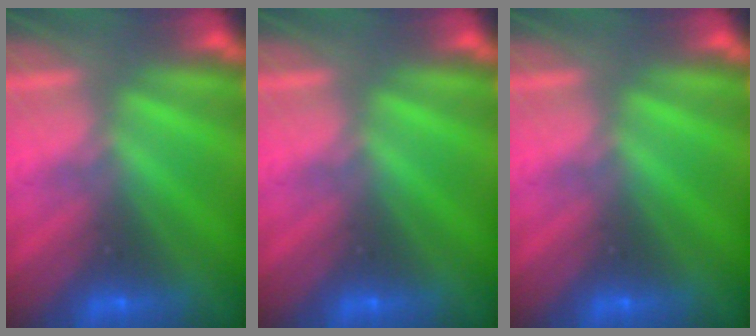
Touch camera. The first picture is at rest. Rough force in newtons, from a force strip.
{"total": 0.0}
{"total": 0.0}